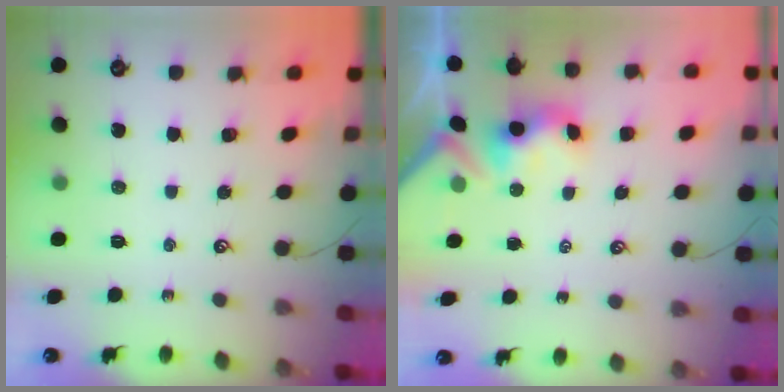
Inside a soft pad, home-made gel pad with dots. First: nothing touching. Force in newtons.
{"total": 4.0, "press": 4.0, "slide": 0.2}